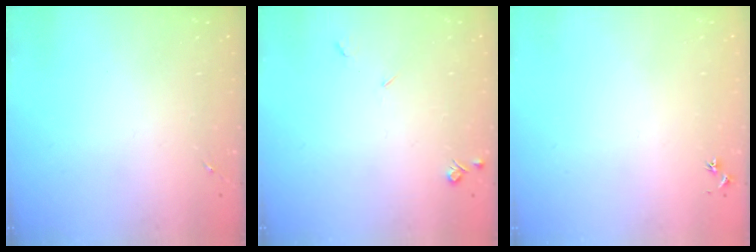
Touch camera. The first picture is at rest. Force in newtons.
{"total": 4.0, "press": 3.9, "slide": 0.7}
{"total": 2.5, "press": 2.5, "slide": 0.3}